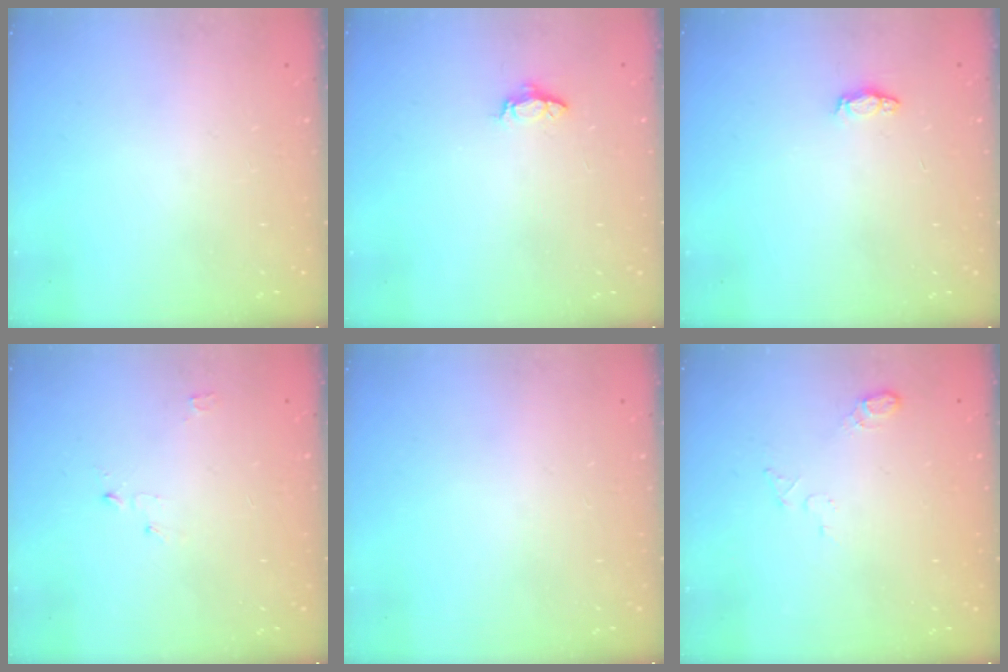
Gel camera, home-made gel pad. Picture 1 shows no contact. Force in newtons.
{"total": 3.6, "press": 3.5, "slide": 0.4}
{"total": 3.0, "press": 2.9, "slide": 0.4}
{"total": 2.7, "press": 2.6, "slide": 0.3}
{"total": 0.0}
{"total": 5.8, "press": 5.7, "slide": 1.1}